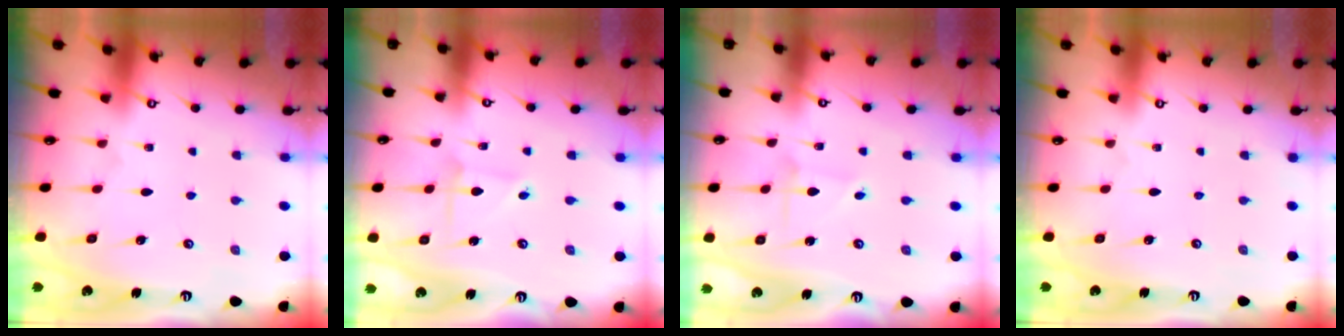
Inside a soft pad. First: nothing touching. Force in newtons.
{"total": 2.0, "press": 2.0, "slide": 0.2}
{"total": 1.3, "press": 1.3, "slide": 0.1}
{"total": 0.0}